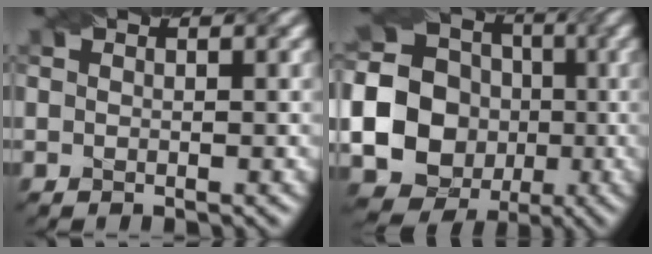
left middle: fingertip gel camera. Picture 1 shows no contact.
{"total": 25.4, "force": [-4.3, 24.1, 6.7], "torque": [-0.143, -0.013, -0.111]}